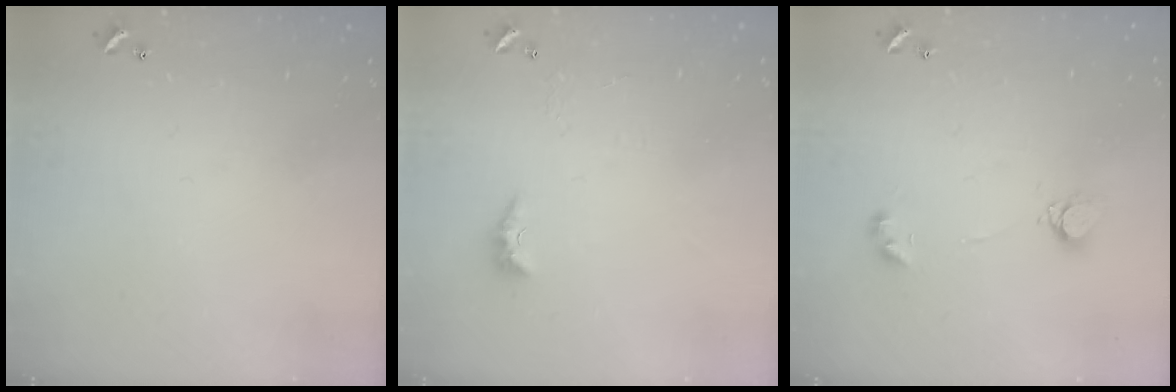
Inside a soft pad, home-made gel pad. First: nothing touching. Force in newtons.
{"total": 3.0, "press": 2.9, "slide": 0.7}
{"total": 4.9, "press": 4.9, "slide": 0.3}